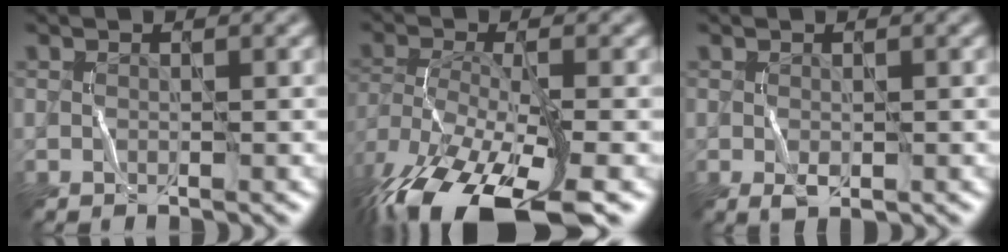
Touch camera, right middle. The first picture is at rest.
{"total": 14.1, "force": [-9.4, 4.8, 9.4], "torque": [-0.205, -0.042, -0.148]}
{"total": 1.2, "force": [-0.3, 0.7, 1.0], "torque": [-0.020, -0.004, -0.002]}